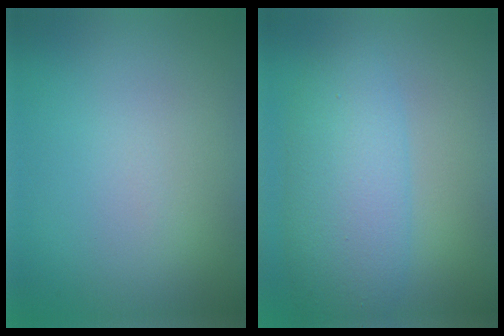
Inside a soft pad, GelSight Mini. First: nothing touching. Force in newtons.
{"total": 6.0, "press": 6.0, "slide": 0.1}